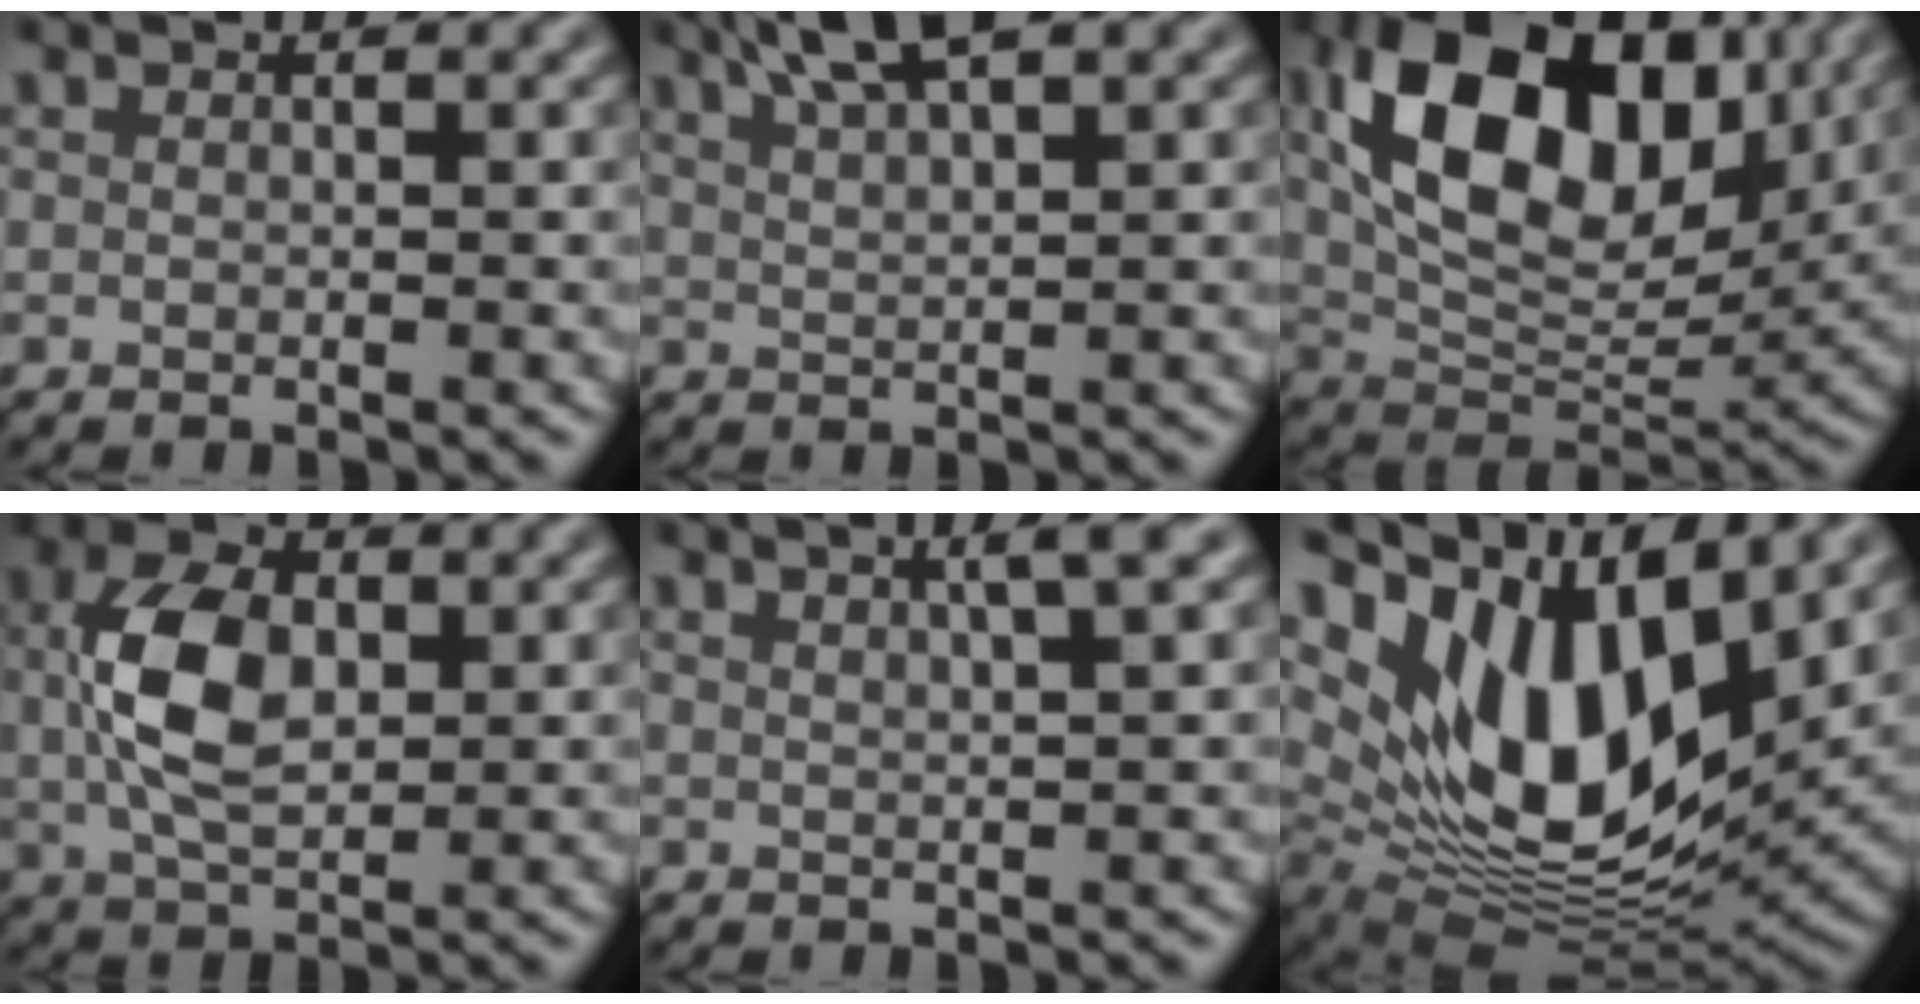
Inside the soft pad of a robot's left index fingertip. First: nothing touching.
{"total": 4.9, "force": [3.3, 1.1, 3.5], "torque": [-0.054, 0.015, 0.055]}
{"total": 14.2, "force": [4.7, 8.4, 10.4], "torque": [-0.178, 0.004, 0.086]}
{"total": 6.9, "force": [0.7, 4.1, 5.5], "torque": [-0.116, 0.006, 0.010]}
{"total": 2.6, "force": [1.5, 0.4, 2.1], "torque": [-0.020, 0.007, 0.018]}
{"total": 13.8, "force": [5.4, 7.1, 10.5], "torque": [-0.194, -0.004, 0.108]}